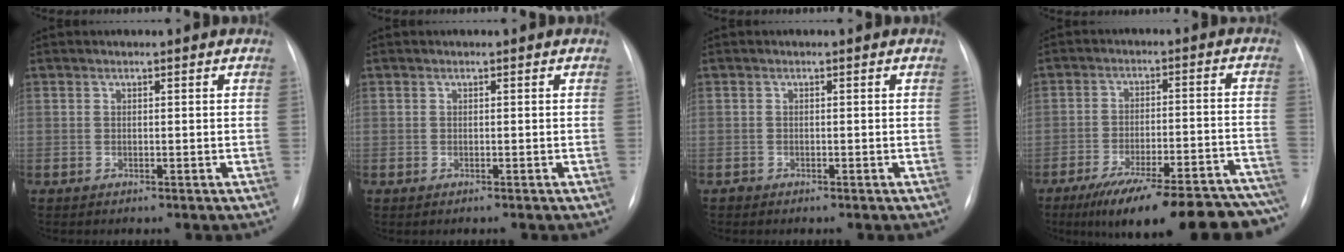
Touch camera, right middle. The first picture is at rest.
{"total": 0.0}
{"total": 0.5, "force": [-0.4, 0.3, 0.0], "torque": [-0.002, 0.001, -0.010]}
{"total": 25.3, "force": [-20.9, 4.2, 13.5], "torque": [-0.132, 0.006, -0.283]}